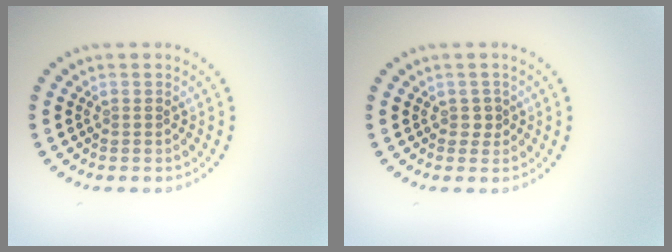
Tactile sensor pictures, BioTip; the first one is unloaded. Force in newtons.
{"total": 0.8, "press": 0.7, "slide": 0.4}